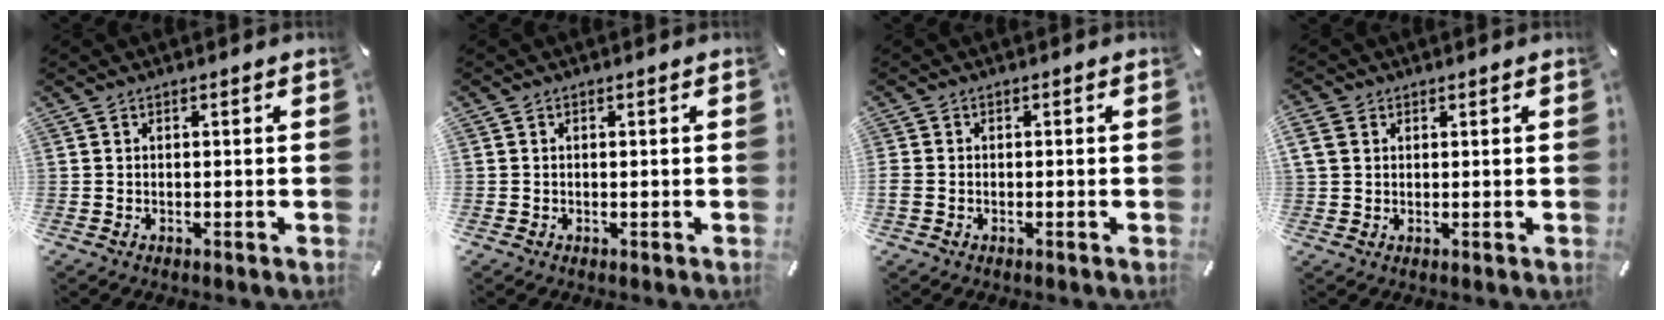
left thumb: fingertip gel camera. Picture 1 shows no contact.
{"total": 1.3, "force": [0.1, 1.3, -0.2], "torque": [0.004, 0.004, 0.000]}
{"total": 1.2, "force": [-0.6, 0.9, 0.5], "torque": [-0.005, 0.003, -0.012]}
{"total": 3.2, "force": [1.4, 2.5, 1.5], "torque": [-0.034, 0.004, 0.028]}